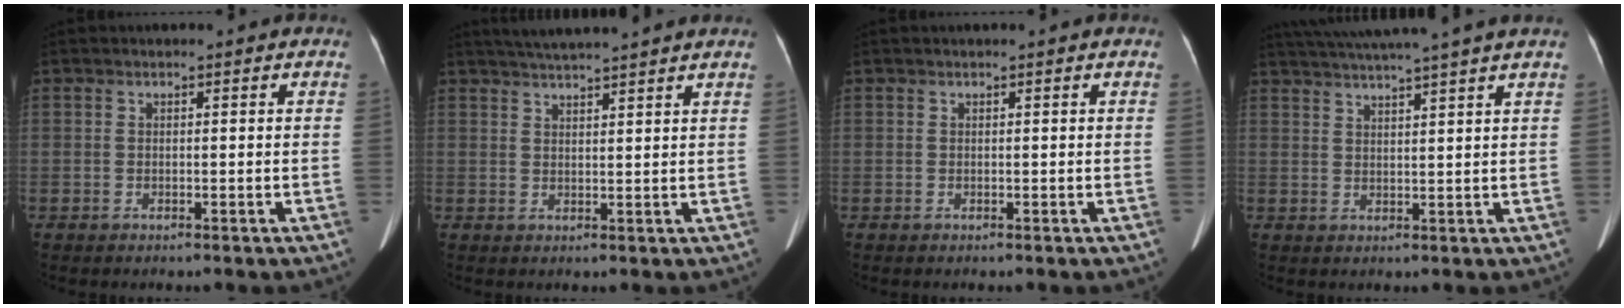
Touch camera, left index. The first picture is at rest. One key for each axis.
{"total": 8.1, "fx": 7.3, "fy": -0.9, "fz": 3.5, "tx": -0.059, "ty": 0.026, "tz": 0.101}
{"total": 0.0}
{"total": 12.7, "fx": 10.9, "fy": -1.8, "fz": 6.2, "tx": -0.110, "ty": 0.002, "tz": 0.151}